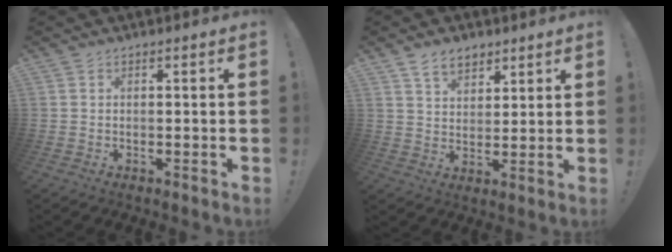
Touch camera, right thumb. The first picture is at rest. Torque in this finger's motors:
{"motor_torque": [-0.05, 0.22, 0.52, 0.41, -0.01]}